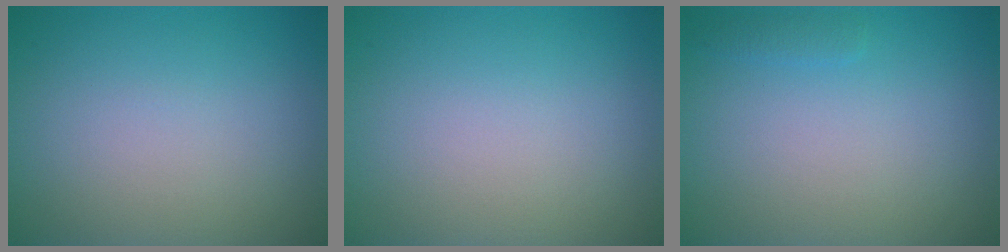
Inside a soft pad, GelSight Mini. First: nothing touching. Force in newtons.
{"total": 0.0}
{"total": 0.7, "press": 0.7, "slide": 0.1}